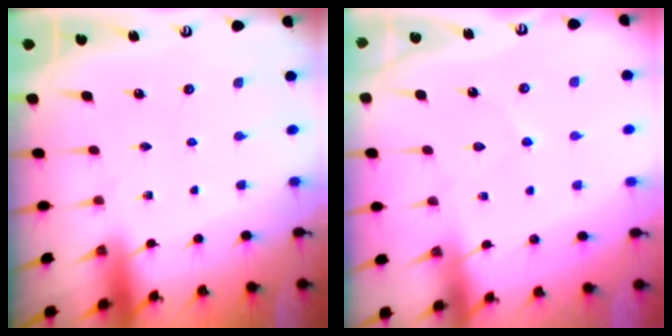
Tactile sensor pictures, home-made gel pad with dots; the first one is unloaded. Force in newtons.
{"total": 2.3, "press": 2.3, "slide": 0.3}